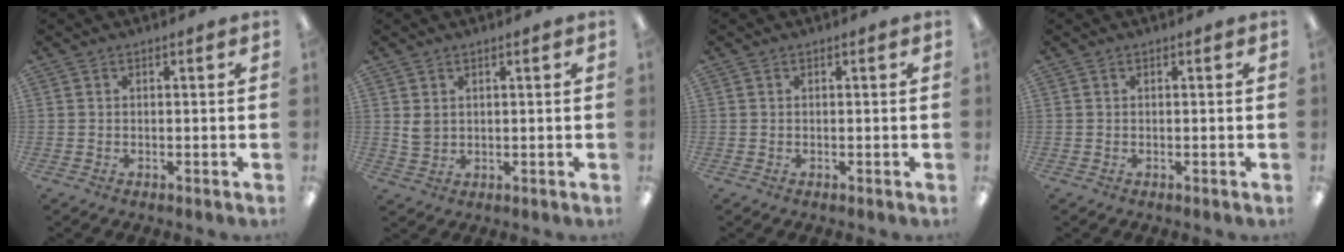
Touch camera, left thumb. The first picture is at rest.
{"total": 2.8, "force": [1.4, 2.0, 1.4], "torque": [-0.031, 0.003, 0.026]}
{"total": 0.0}
{"total": 0.0}